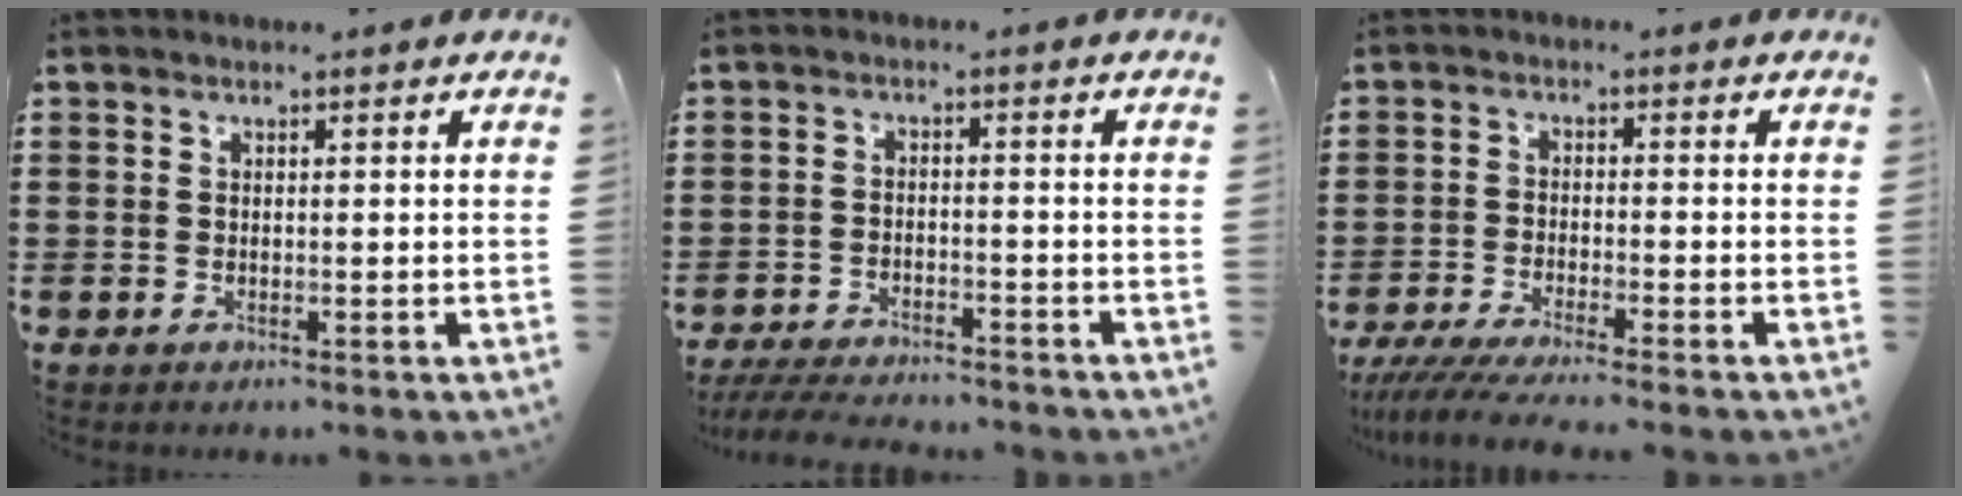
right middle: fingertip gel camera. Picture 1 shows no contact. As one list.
[{"total": 4.5, "force": [-4.4, 0.5, 1.1], "torque": [-0.030, -0.002, -0.091]}, {"total": 4.1, "force": [-3.7, -0.1, 1.7], "torque": [-0.043, -0.014, -0.075]}]